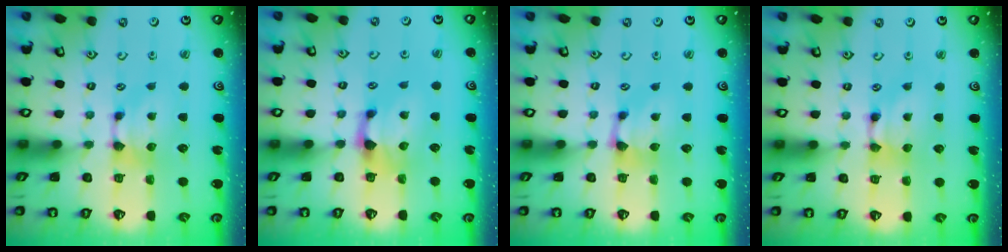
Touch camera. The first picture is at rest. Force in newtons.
{"total": 1.9, "press": 1.3, "slide": 1.4}
{"total": 2.0, "press": 1.9, "slide": 0.7}
{"total": 1.8, "press": 1.8, "slide": 0.1}